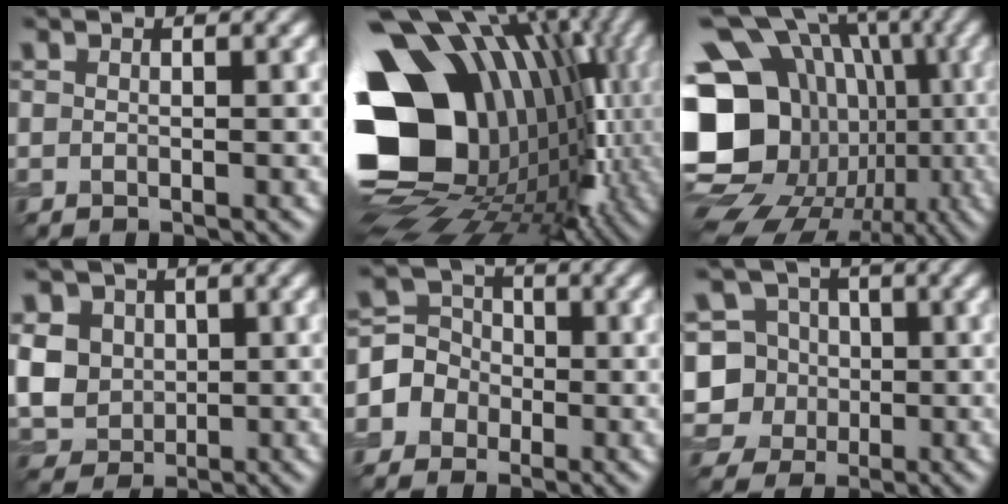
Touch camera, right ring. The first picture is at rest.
{"total": 20.9, "force": [0.9, 15.7, 13.8], "torque": [-0.295, -0.055, 0.063]}
{"total": 21.0, "force": [-4.4, 17.7, 10.4], "torque": [-0.168, 0.020, -0.098]}
{"total": 5.8, "force": [1.0, 5.2, 2.5], "torque": [-0.070, 0.022, 0.018]}
{"total": 3.5, "force": [-1.5, 3.2, 0.1], "torque": [0.015, 0.019, -0.039]}
{"total": 6.7, "force": [-0.9, 6.6, 0.9], "torque": [-0.020, 0.028, -0.036]}